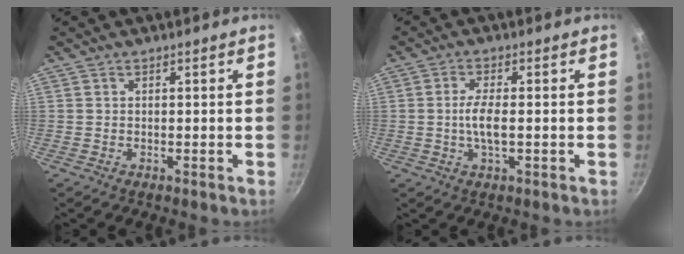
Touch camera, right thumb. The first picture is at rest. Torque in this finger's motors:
{"motor_torque": [-0.32, 0.36, 0.78, 0.36, 0.09]}